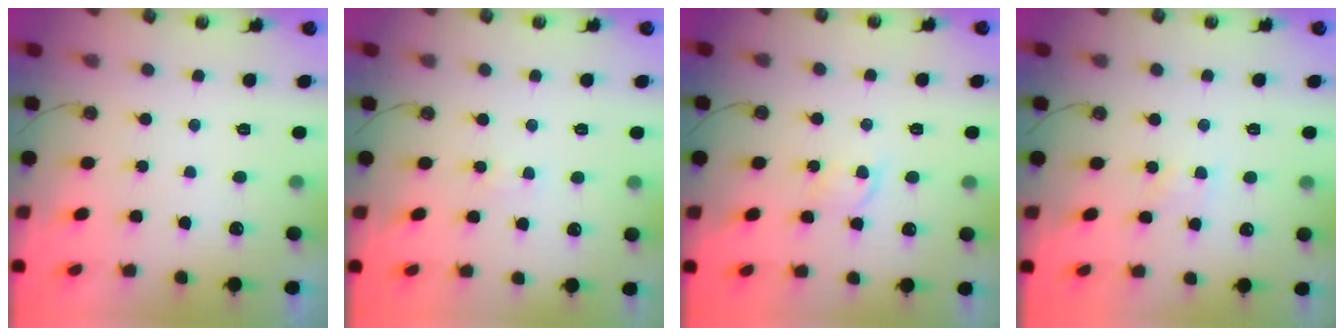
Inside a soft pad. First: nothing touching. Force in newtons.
{"total": 1.7, "press": 1.7, "slide": 0.2}
{"total": 3.5, "press": 3.5, "slide": 0.5}
{"total": 4.0, "press": 4.0, "slide": 0.4}